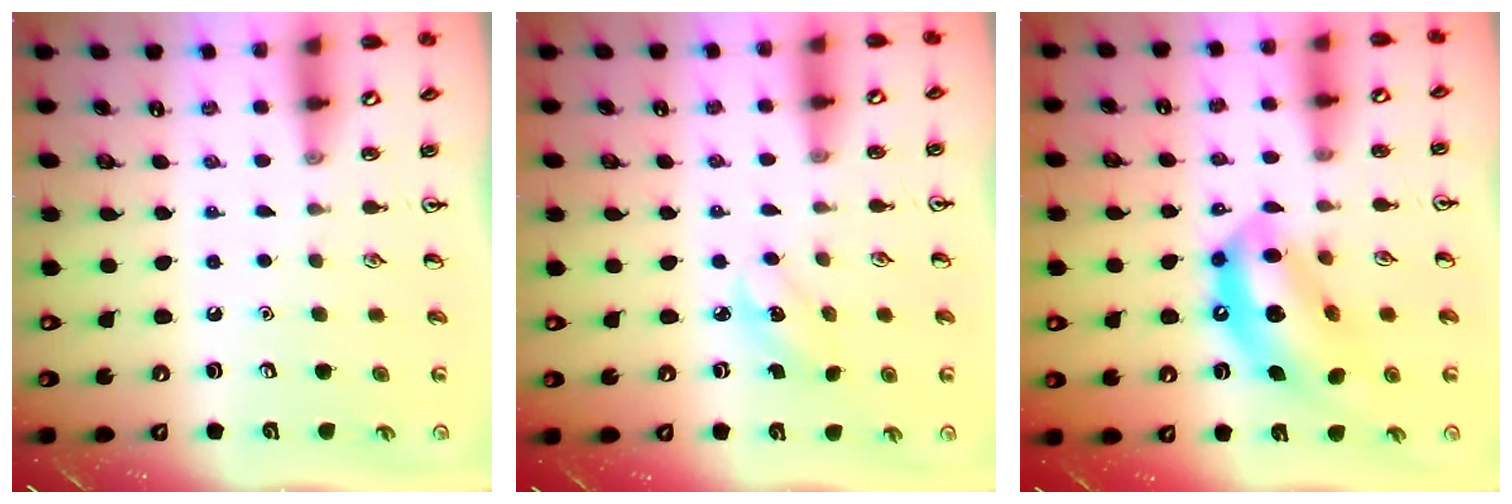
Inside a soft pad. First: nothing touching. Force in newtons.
{"total": 2.7, "press": 2.6, "slide": 0.7}
{"total": 13.4, "press": 13.0, "slide": 3.5}